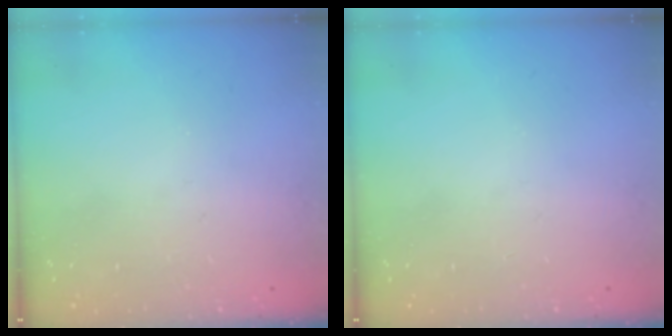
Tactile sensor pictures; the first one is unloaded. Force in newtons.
{"total": 0.0}